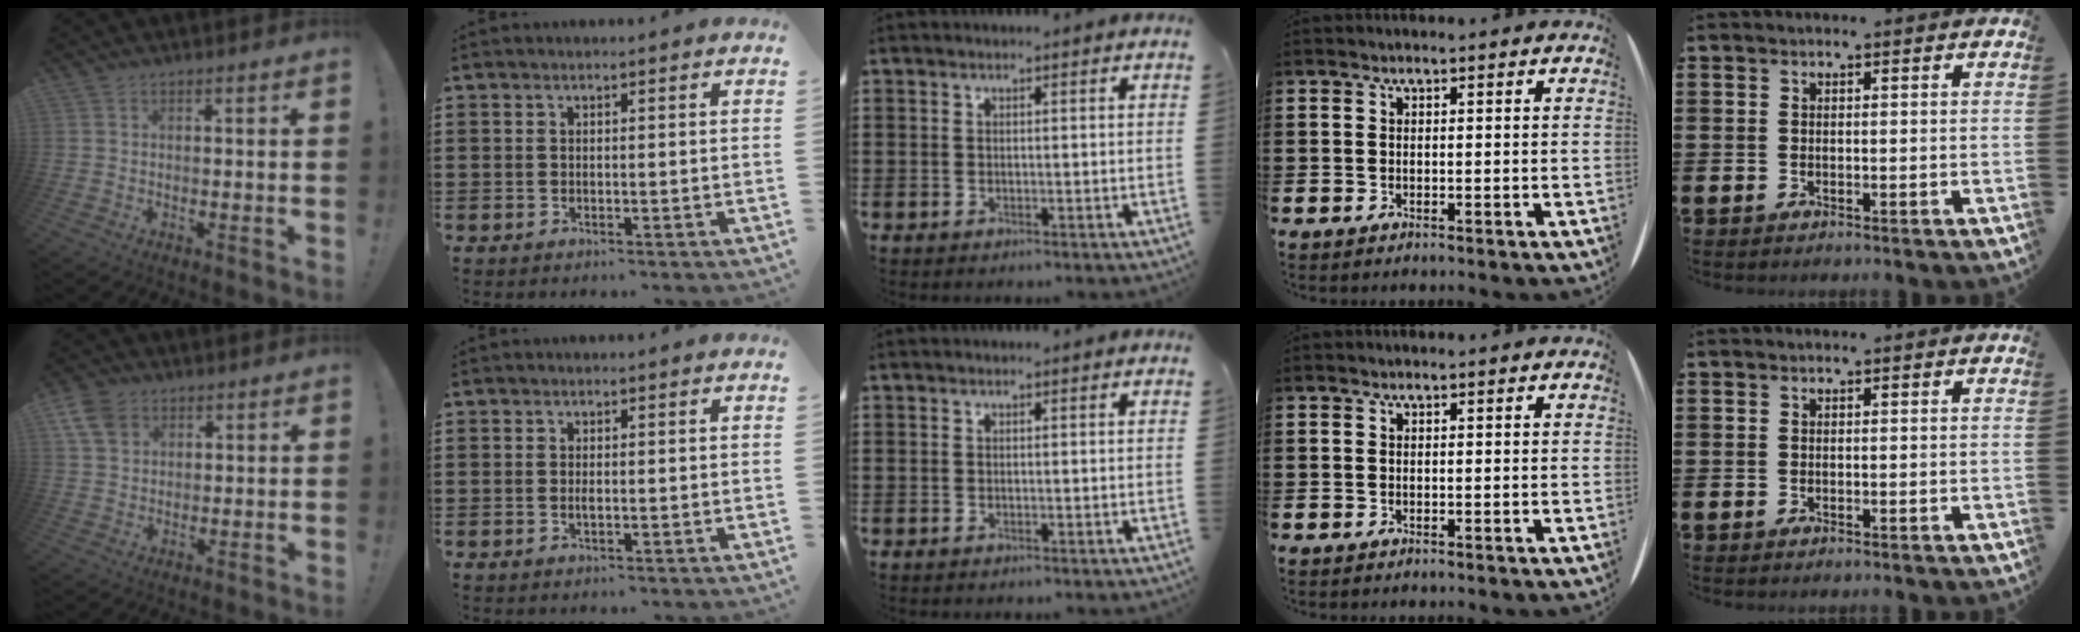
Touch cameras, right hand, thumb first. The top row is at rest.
{"thumb": {"total": 7.4, "force": [3.6, 5.5, 3.5], "torque": [-0.077, -0.007, 0.073]}, "index": {"total": 0.8, "force": [-0.1, 0.2, 0.7], "torque": [-0.014, -0.002, -0.002]}}